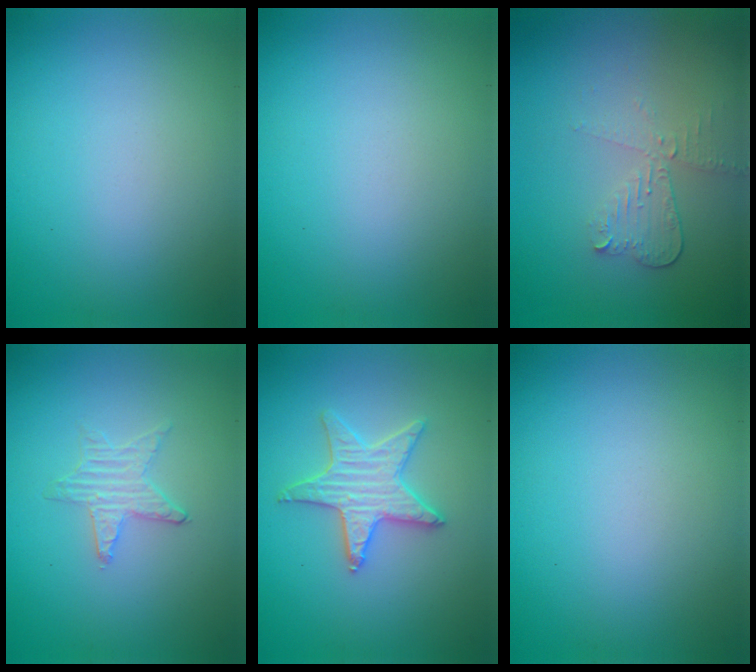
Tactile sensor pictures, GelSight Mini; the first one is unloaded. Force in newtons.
{"total": 0.0}
{"total": 2.5, "press": 2.3, "slide": 0.9}
{"total": 0.9, "press": 0.9, "slide": 0.2}
{"total": 3.5, "press": 3.4, "slide": 0.7}
{"total": 0.0}